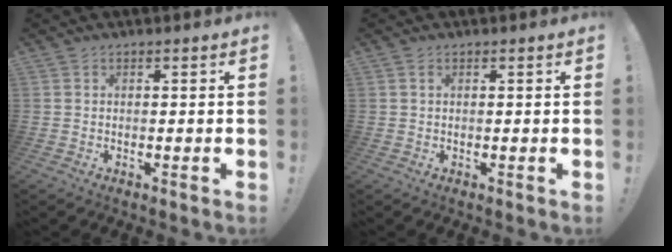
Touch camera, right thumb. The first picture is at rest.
{"total": 0.7, "force": [0.2, 0.4, 0.5], "torque": [-0.011, 0.003, 0.004]}